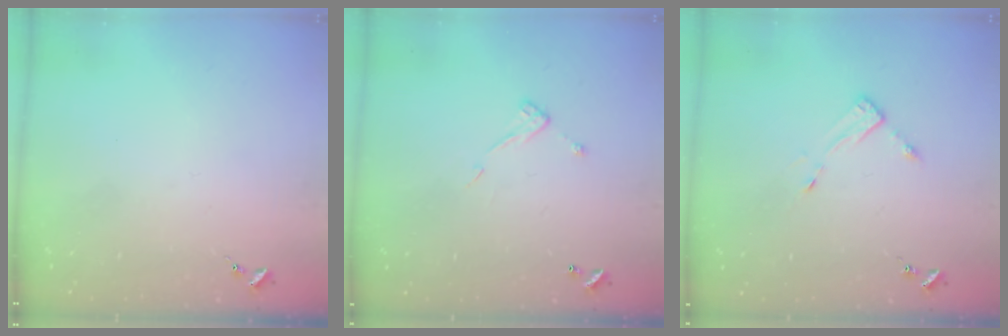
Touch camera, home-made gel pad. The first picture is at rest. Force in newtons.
{"total": 7.3, "press": 7.3, "slide": 0.5}
{"total": 3.2, "press": 3.2, "slide": 0.3}